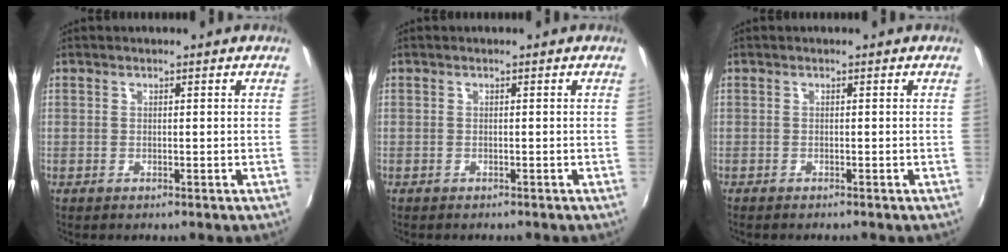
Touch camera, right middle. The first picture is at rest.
{"total": 0.0}
{"total": 0.6, "force": [-0.6, 0.0, 0.2], "torque": [-0.003, -0.002, -0.011]}